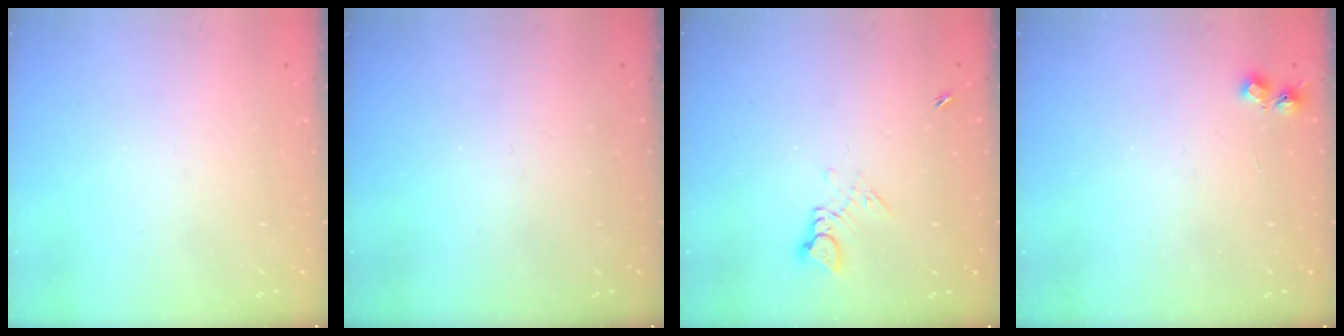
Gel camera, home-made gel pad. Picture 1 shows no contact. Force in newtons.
{"total": 0.0}
{"total": 4.4, "press": 4.4, "slide": 0.1}
{"total": 5.1, "press": 5.0, "slide": 0.6}